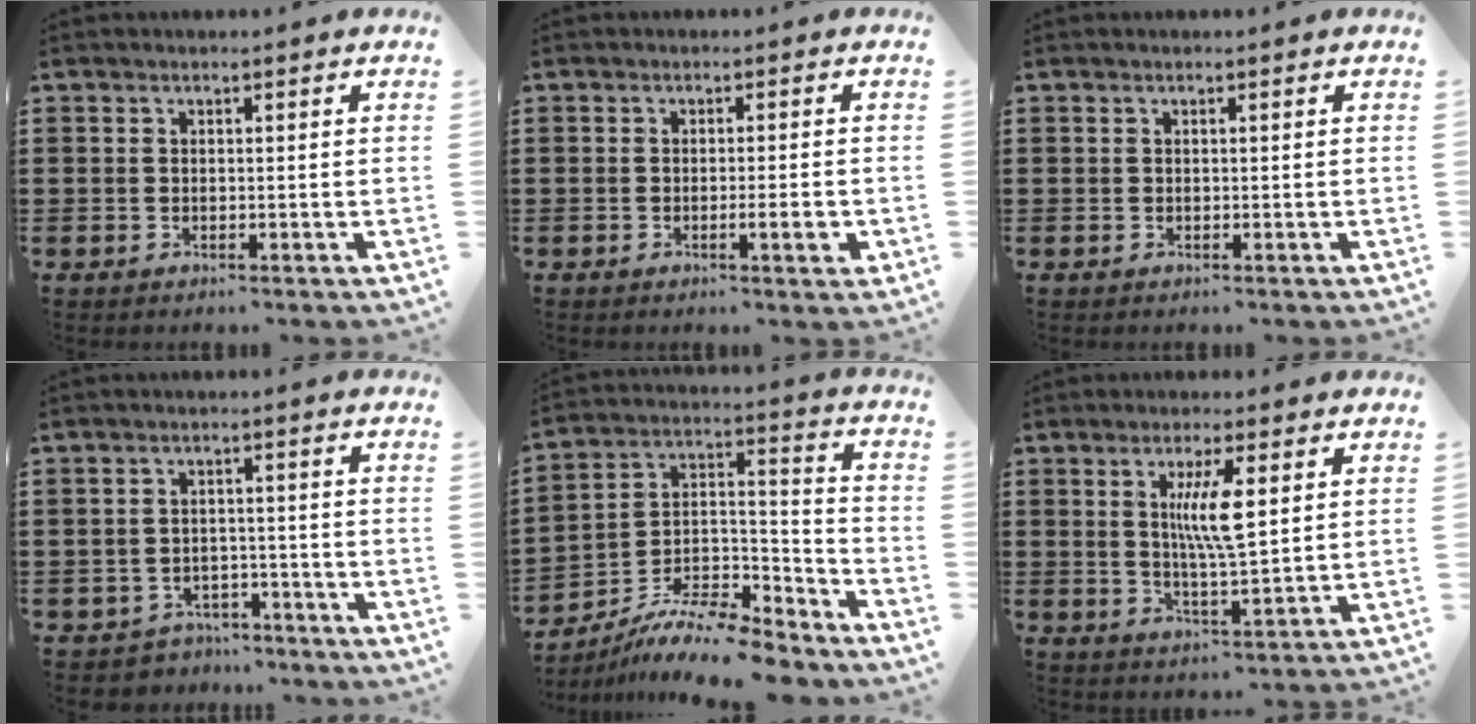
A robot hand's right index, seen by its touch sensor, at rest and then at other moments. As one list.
[{"total": 3.3, "force": [-1.0, 0.3, 3.1], "torque": [-0.050, -0.006, -0.016]}, {"total": 0.0}, {"total": 2.8, "force": [-2.6, 1.0, -0.2], "torque": [-0.007, 0.003, -0.056]}, {"total": 10.3, "force": [-9.1, 2.4, 4.1], "torque": [-0.068, 0.023, -0.178]}, {"total": 6.9, "force": [1.8, 1.3, 6.5], "torque": [-0.137, 0.000, 0.026]}]